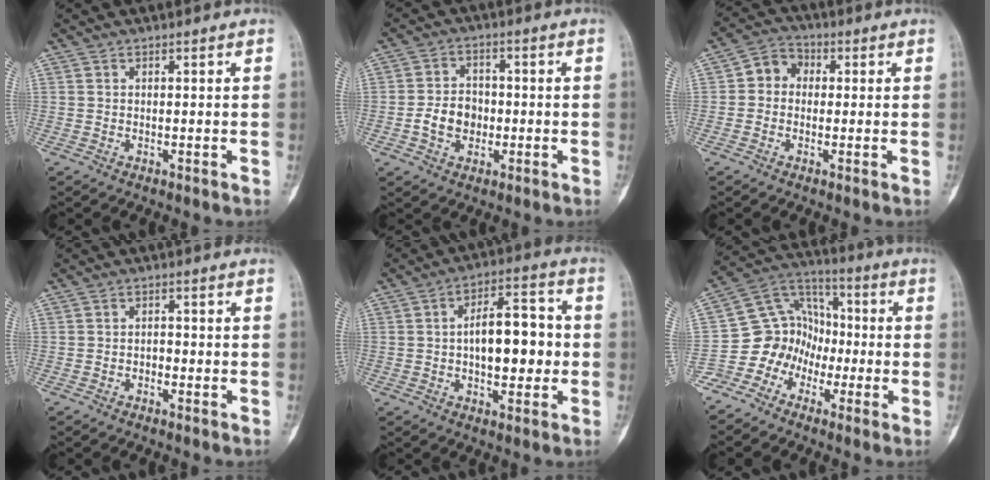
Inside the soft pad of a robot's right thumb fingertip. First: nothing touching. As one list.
[{"total": 6.7, "force": [-1.4, 5.2, 4.0], "torque": [-0.051, 0.018, -0.028]}, {"total": 5.4, "force": [0.1, 4.6, 2.7], "torque": [-0.023, 0.019, -0.012]}, {"total": 1.7, "force": [-0.7, 1.2, 1.0], "torque": [-0.009, 0.008, -0.015]}, {"total": 12.3, "force": [-0.3, 6.2, 10.6], "torque": [-0.134, 0.026, -0.008]}, {"total": 12.0, "force": [-4.7, 10.4, 3.6], "torque": [-0.019, 0.081, -0.096]}]